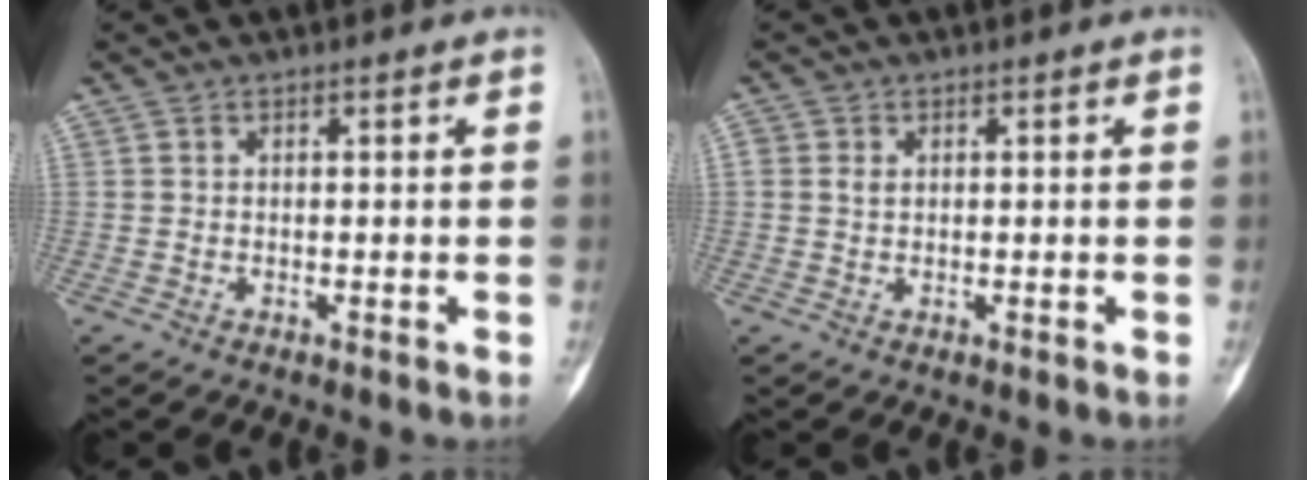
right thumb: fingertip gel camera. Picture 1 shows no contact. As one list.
[{"total": 1.5, "force": [0.4, 1.1, 0.8], "torque": [-0.011, 0.000, 0.007]}]